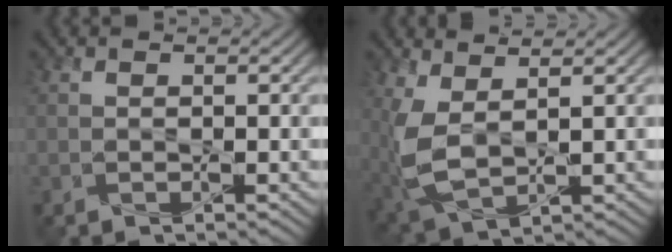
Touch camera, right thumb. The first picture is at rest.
{"total": 6.6, "force": [1.7, 3.3, 5.4], "torque": [-0.149, -0.004, 0.033]}